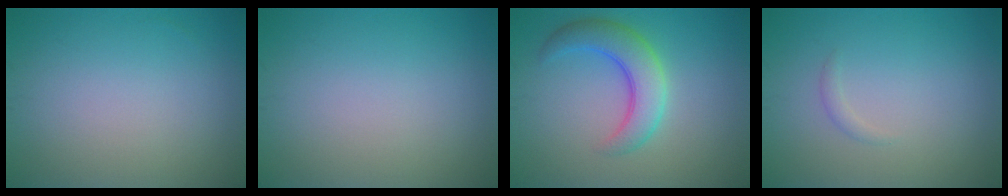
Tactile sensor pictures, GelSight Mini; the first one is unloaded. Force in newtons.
{"total": 0.0}
{"total": 5.0, "press": 5.0, "slide": 0.2}
{"total": 0.7, "press": 0.7, "slide": 0.1}